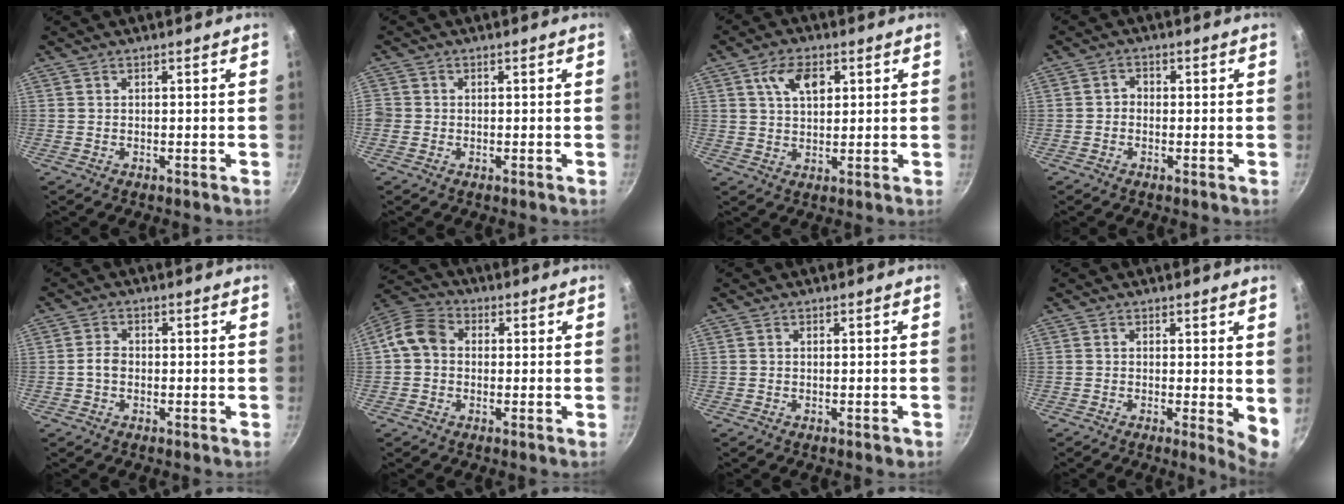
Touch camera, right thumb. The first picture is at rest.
{"total": 1.9, "force": [-0.4, 1.8, 0.5], "torque": [-0.007, 0.002, -0.012]}
{"total": 7.2, "force": [2.6, 4.2, 5.2], "torque": [-0.078, -0.003, 0.043]}
{"total": 1.9, "force": [-0.4, 1.7, 0.9], "torque": [-0.011, 0.010, -0.011]}
{"total": 2.5, "force": [-0.5, 1.9, 1.6], "torque": [-0.027, 0.014, -0.012]}
{"total": 7.6, "force": [0.2, 6.2, 4.3], "torque": [-0.068, 0.023, -0.017]}
{"total": 0.9, "force": [-0.4, 0.5, 0.7], "torque": [-0.009, 0.003, -0.006]}
{"total": 4.9, "force": [0.2, 1.4, 4.7], "torque": [-0.064, -0.014, 0.000]}